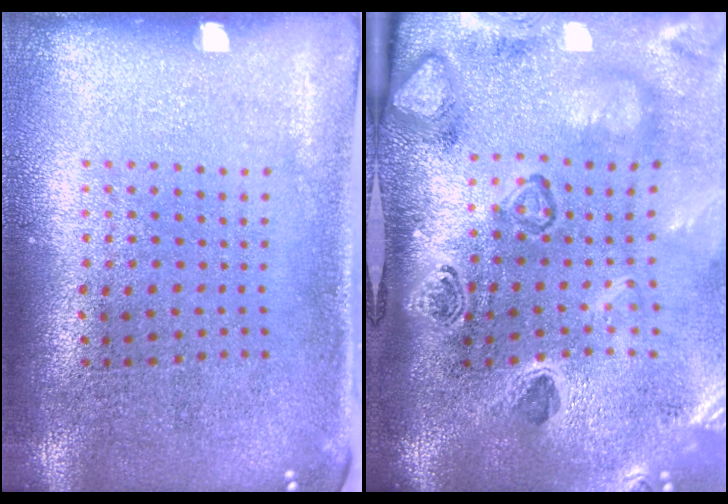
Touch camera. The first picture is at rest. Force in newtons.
{"total": 4.6, "press": 3.2, "slide": 3.2}